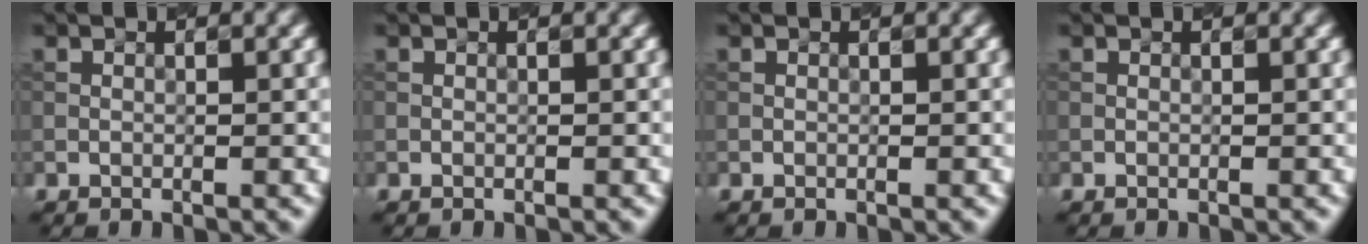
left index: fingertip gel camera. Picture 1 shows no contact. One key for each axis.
{"total": 0.0}
{"total": 0.0}
{"total": 0.0}